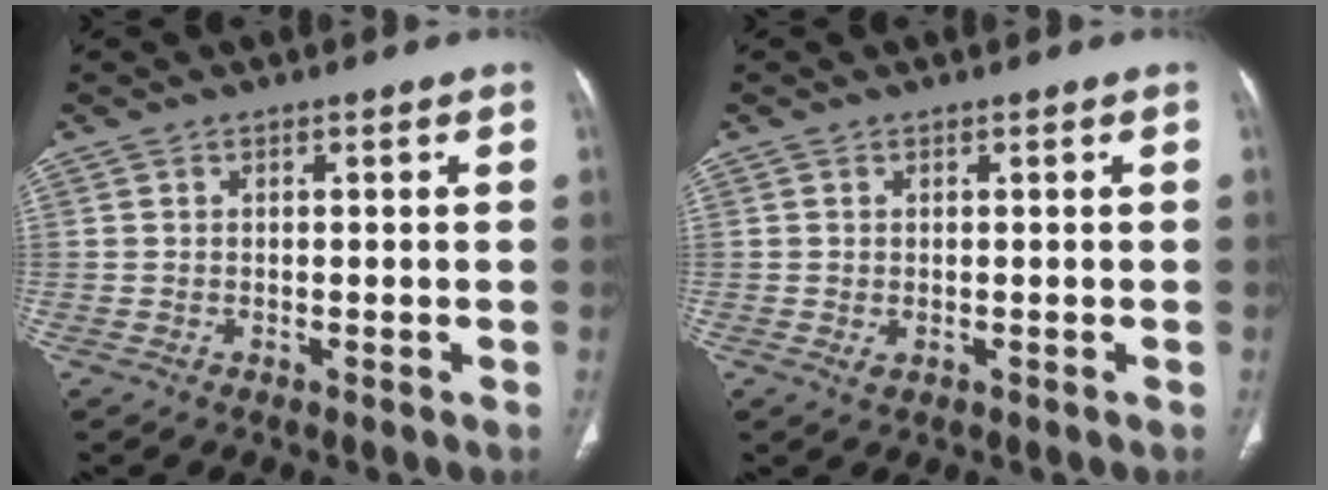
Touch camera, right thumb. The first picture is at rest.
{"total": 1.0, "force": [-0.2, 0.7, 0.7], "torque": [-0.015, -0.002, 0.002]}